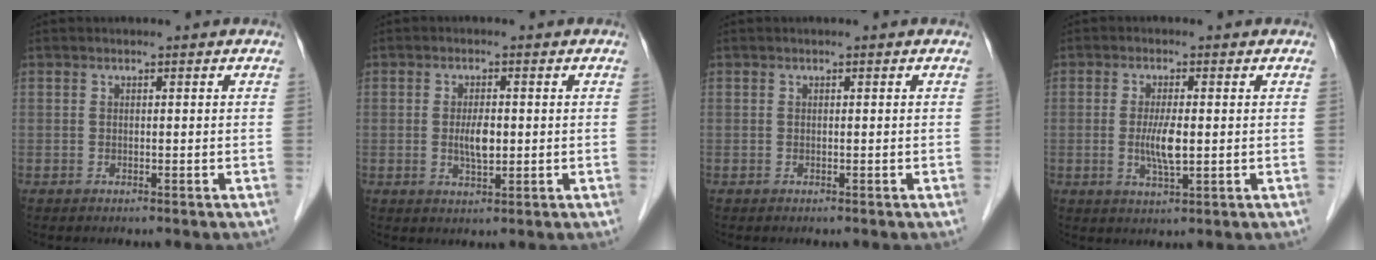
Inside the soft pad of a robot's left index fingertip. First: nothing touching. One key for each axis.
{"total": 3.5, "fx": -0.1, "fy": 1.2, "fz": 3.2, "tx": -0.063, "ty": -0.003, "tz": 0.000}
{"total": 0.0}
{"total": 4.4, "fx": -0.2, "fy": 0.7, "fz": 4.3, "tx": -0.090, "ty": -0.009, "tz": -0.003}